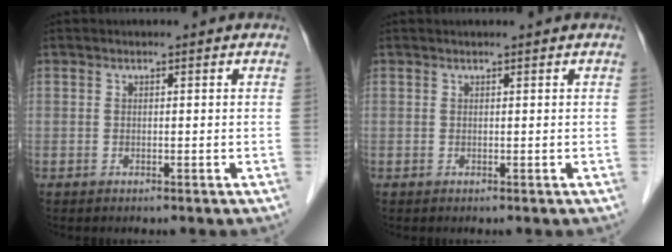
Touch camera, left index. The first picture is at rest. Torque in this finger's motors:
{"motor_torque": [0.07, -0.02, -0.04, -0.01]}